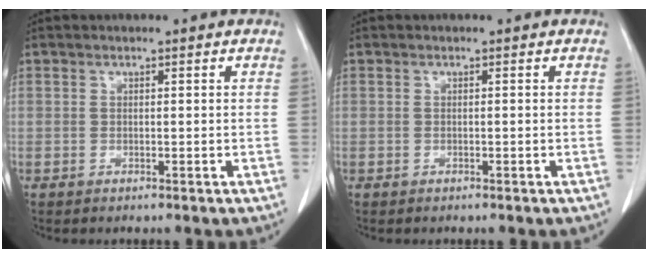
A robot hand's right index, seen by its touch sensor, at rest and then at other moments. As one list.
[{"total": 0.0}]